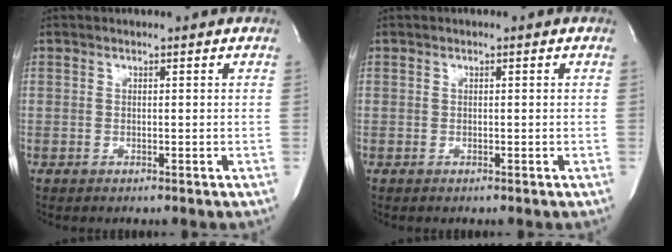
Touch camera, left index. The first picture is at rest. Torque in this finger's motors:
{"motor_torque": [0.00, 0.00, 0.00, 0.00]}